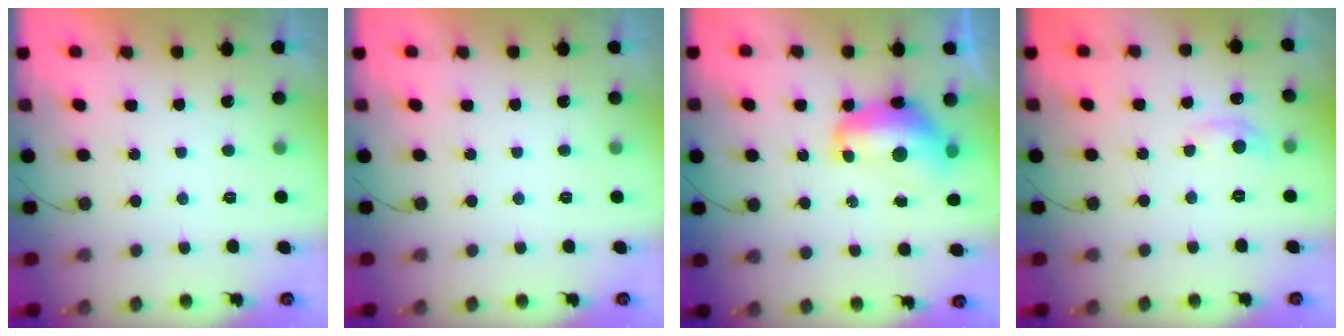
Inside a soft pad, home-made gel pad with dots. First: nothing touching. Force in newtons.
{"total": 0.0}
{"total": 12.2, "press": 12.1, "slide": 1.3}
{"total": 5.9, "press": 5.9, "slide": 0.5}